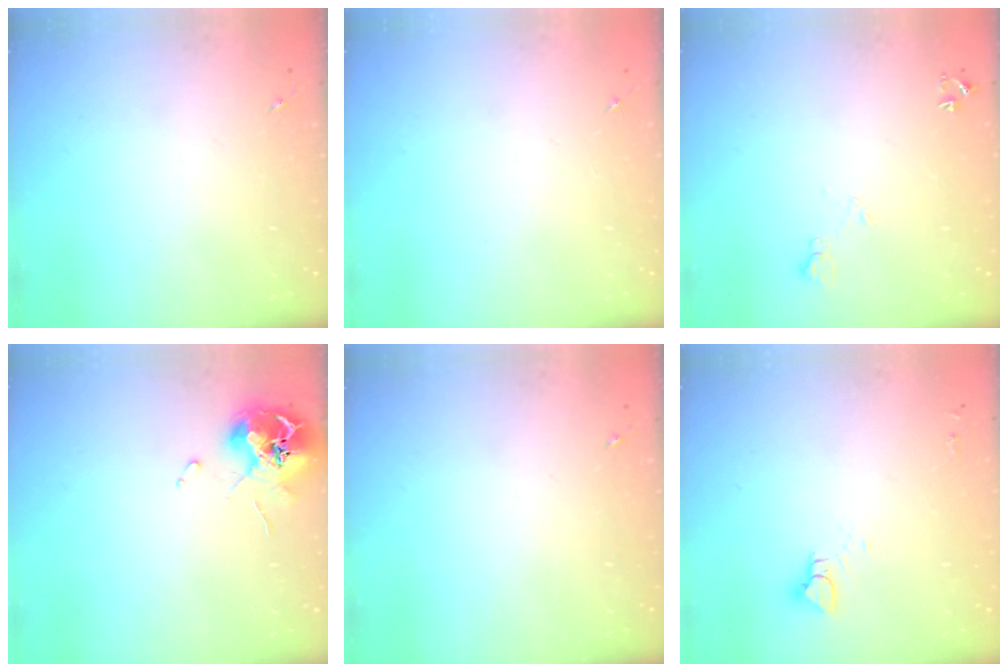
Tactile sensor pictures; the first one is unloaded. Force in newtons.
{"total": 0.0}
{"total": 6.2, "press": 6.1, "slide": 1.2}
{"total": 12.3, "press": 12.2, "slide": 1.6}
{"total": 0.0}
{"total": 4.3, "press": 4.3, "slide": 0.4}